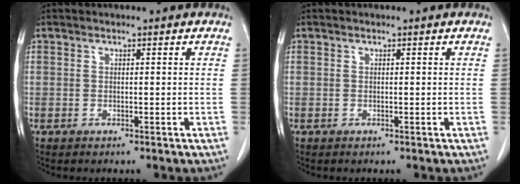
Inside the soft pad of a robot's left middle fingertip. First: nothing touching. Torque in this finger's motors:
{"motor_torque": [0.07, -0.14, 0.05, 0.01]}